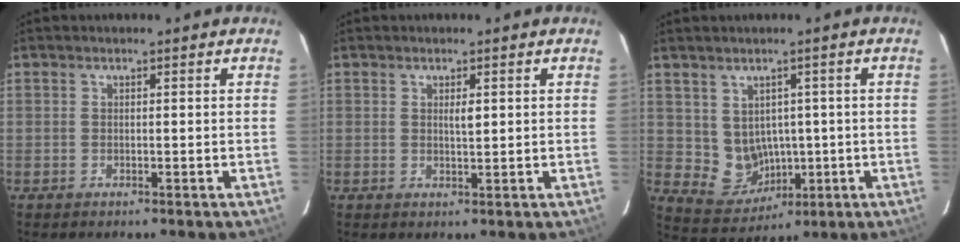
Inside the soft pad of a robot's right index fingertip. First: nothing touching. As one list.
[{"total": 1.5, "force": [0.5, 0.3, 1.4], "torque": [-0.024, -0.001, 0.008]}, {"total": 6.5, "force": [0.2, 5.7, 3.1], "torque": [-0.053, 0.007, 0.029]}]